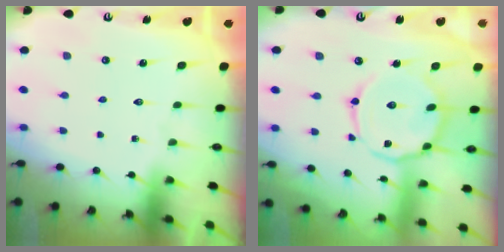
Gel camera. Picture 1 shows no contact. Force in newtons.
{"total": 13.4, "press": 13.4, "slide": 0.9}